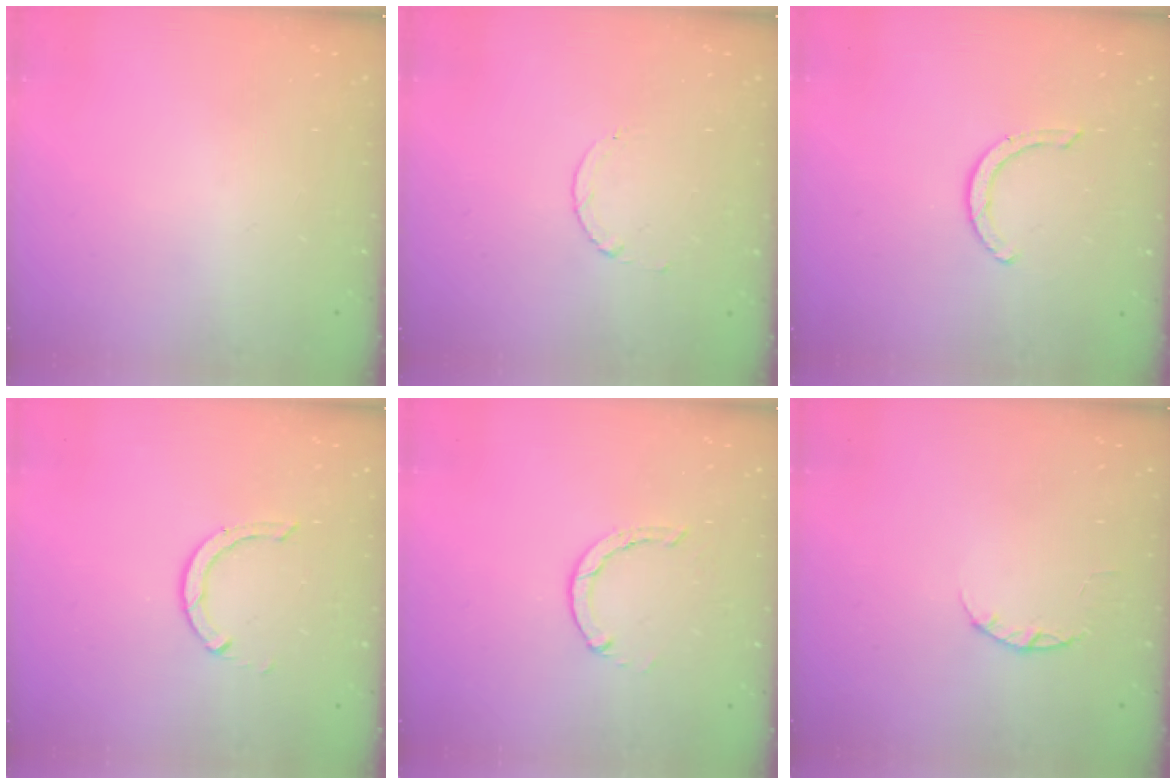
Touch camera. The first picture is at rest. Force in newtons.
{"total": 2.3, "press": 2.3, "slide": 0.3}
{"total": 3.1, "press": 3.1, "slide": 0.1}
{"total": 3.2, "press": 3.2, "slide": 0.4}
{"total": 1.3, "press": 1.2, "slide": 0.3}
{"total": 2.4, "press": 2.3, "slide": 0.4}